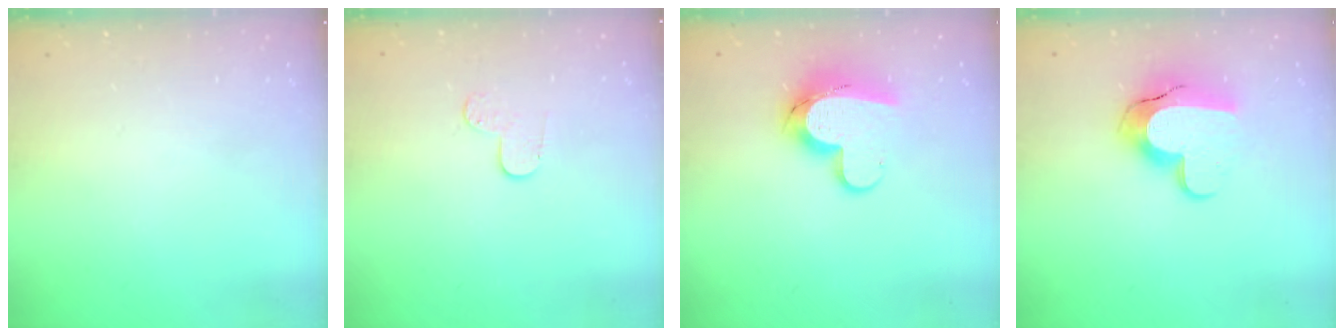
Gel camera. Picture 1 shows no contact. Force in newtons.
{"total": 3.8, "press": 3.8, "slide": 0.3}
{"total": 11.9, "press": 11.8, "slide": 1.1}
{"total": 12.9, "press": 12.9, "slide": 0.9}